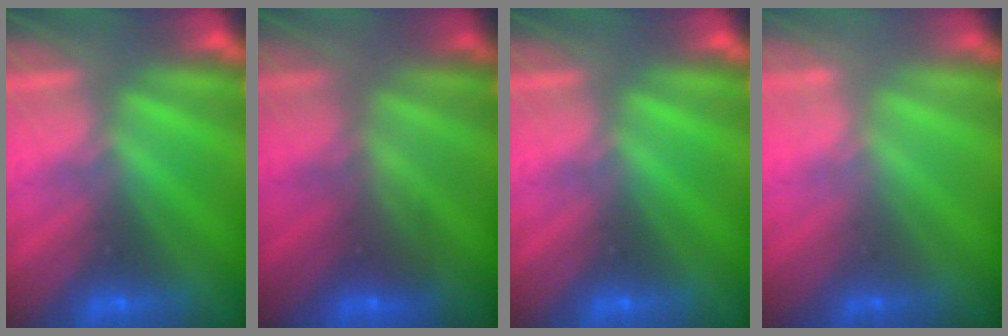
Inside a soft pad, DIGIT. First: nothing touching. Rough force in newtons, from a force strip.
{"total": 2.0}
{"total": 0.0}
{"total": 2.4}